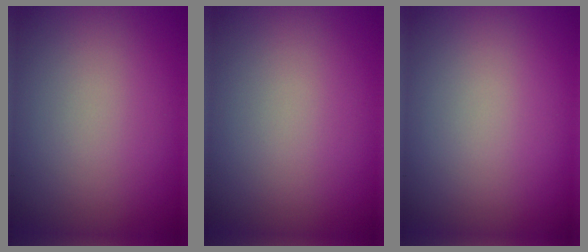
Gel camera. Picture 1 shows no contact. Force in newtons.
{"total": 0.0}
{"total": 0.0}